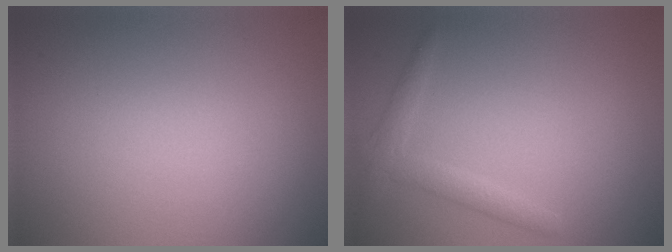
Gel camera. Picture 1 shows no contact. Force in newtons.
{"total": 1.9, "press": 1.9, "slide": 0.1}